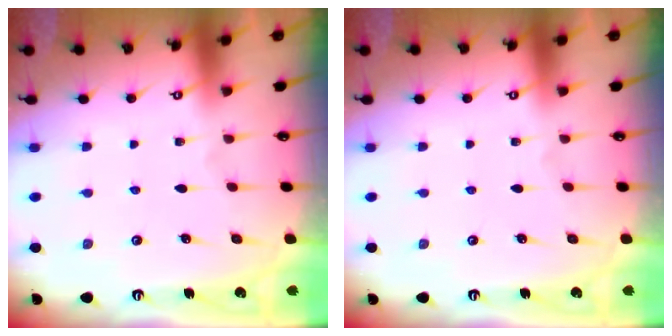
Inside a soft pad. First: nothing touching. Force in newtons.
{"total": 0.0}